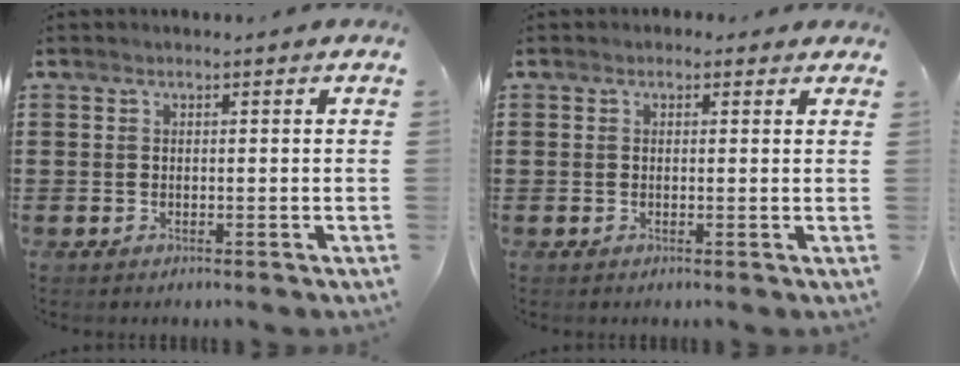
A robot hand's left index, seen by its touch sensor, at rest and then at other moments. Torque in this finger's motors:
{"motor_torque": [2.14, 0.00, 0.48, 0.03]}